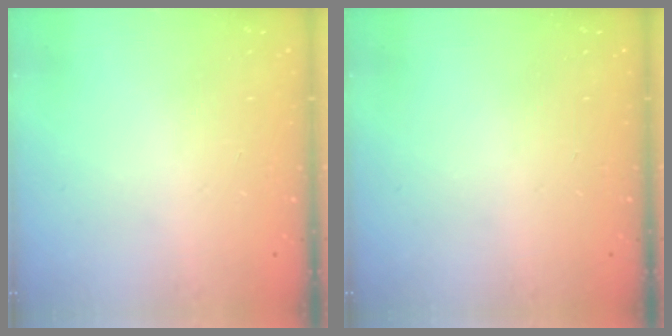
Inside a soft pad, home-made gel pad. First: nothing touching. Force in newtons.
{"total": 0.0}